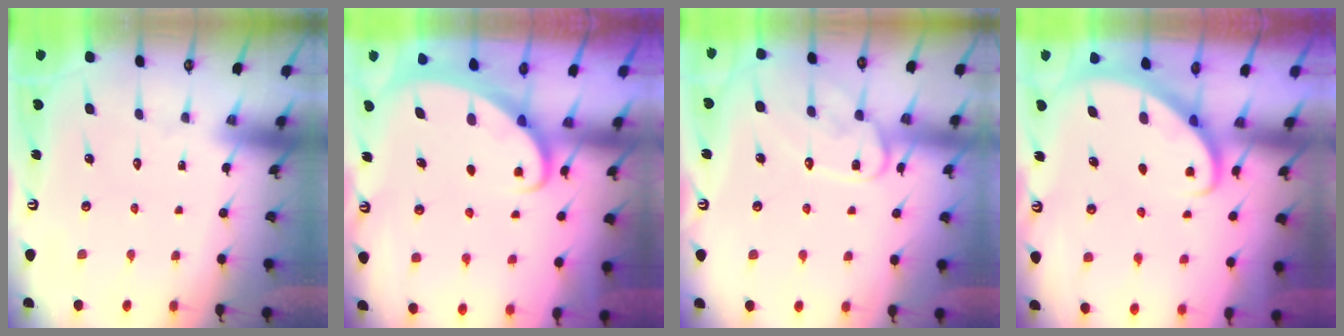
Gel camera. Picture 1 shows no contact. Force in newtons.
{"total": 2.0, "press": 2.0, "slide": 0.1}
{"total": 11.8, "press": 11.8, "slide": 1.0}
{"total": 2.9, "press": 2.9, "slide": 0.2}